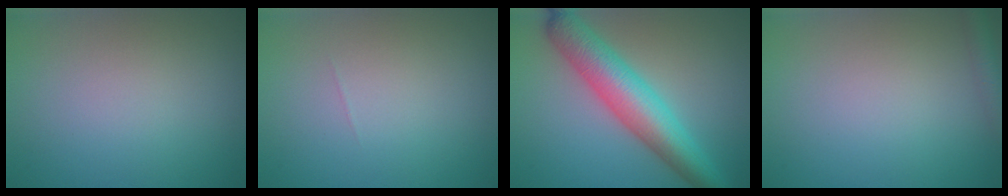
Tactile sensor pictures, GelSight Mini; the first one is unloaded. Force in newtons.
{"total": 0.0}
{"total": 7.1, "press": 7.1, "slide": 0.2}
{"total": 2.1, "press": 2.1, "slide": 0.1}